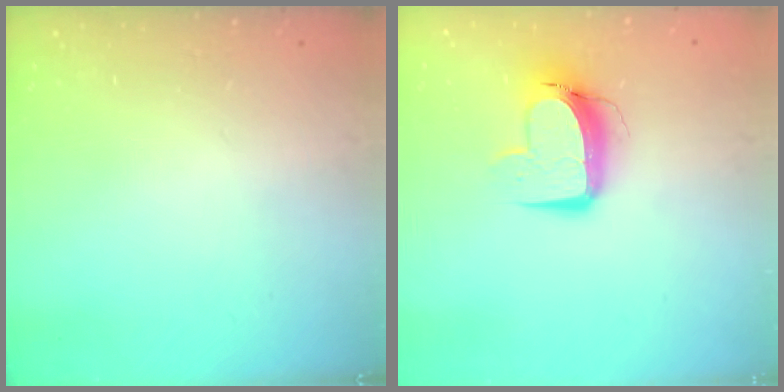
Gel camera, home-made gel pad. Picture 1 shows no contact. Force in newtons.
{"total": 11.3, "press": 11.2, "slide": 1.3}